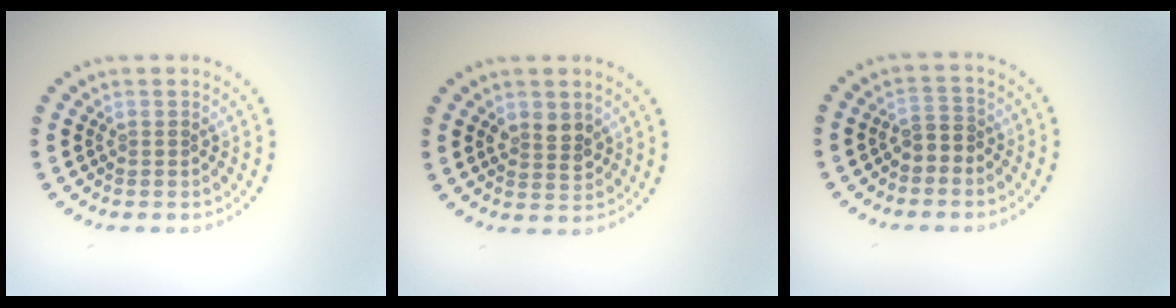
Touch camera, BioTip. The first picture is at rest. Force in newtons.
{"total": 2.2, "press": 2.2, "slide": 0.4}
{"total": 1.8, "press": 1.6, "slide": 0.8}